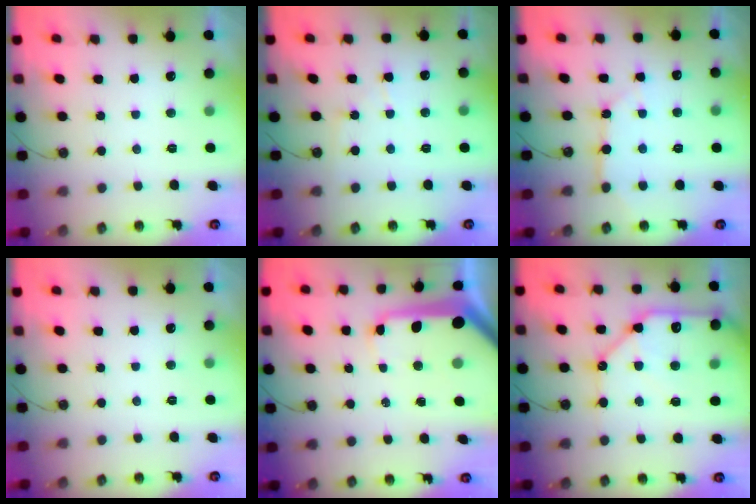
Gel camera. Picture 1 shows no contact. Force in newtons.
{"total": 6.3, "press": 6.3, "slide": 0.8}
{"total": 5.8, "press": 5.8, "slide": 0.5}
{"total": 0.0}
{"total": 16.5, "press": 16.4, "slide": 1.9}
{"total": 17.7, "press": 17.5, "slide": 2.2}